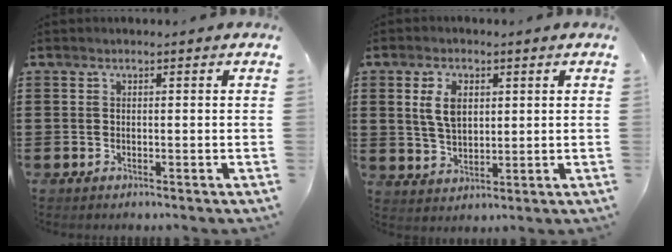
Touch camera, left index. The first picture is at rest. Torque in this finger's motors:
{"motor_torque": [0.46, 0.52, 0.63, 0.10]}